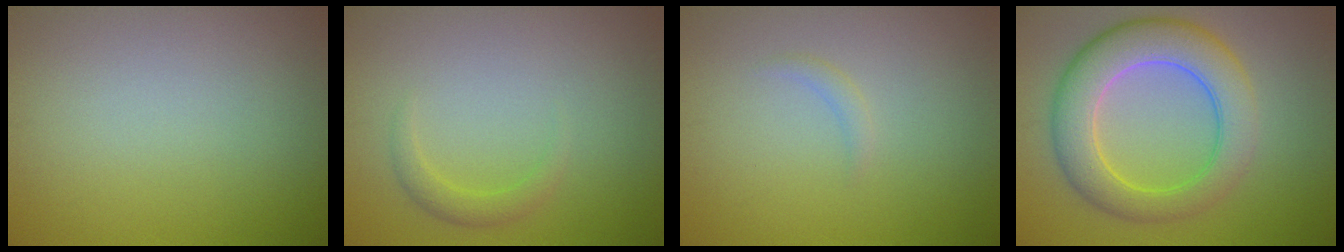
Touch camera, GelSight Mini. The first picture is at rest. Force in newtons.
{"total": 1.5, "press": 1.5, "slide": 0.1}
{"total": 0.8, "press": 0.8, "slide": 0.1}
{"total": 7.5, "press": 7.5, "slide": 0.3}